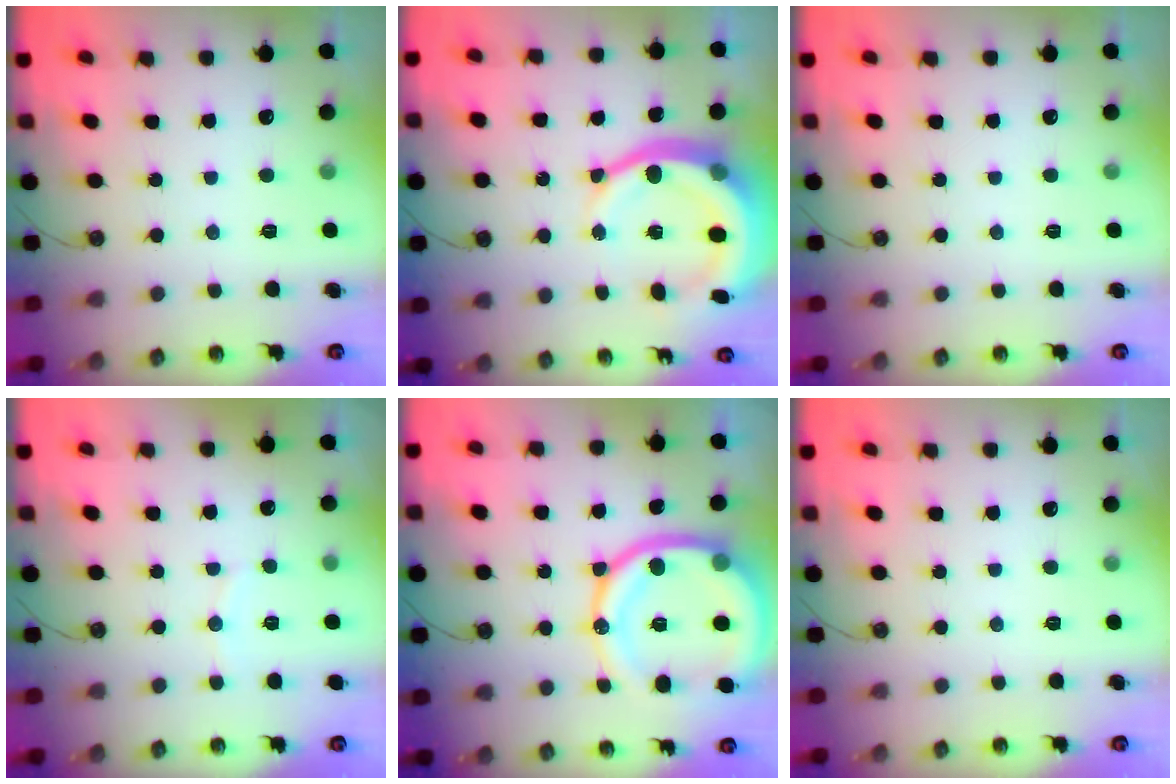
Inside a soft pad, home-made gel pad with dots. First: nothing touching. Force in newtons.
{"total": 16.2, "press": 16.0, "slide": 2.6}
{"total": 0.0}
{"total": 3.6, "press": 3.5, "slide": 0.7}
{"total": 21.6, "press": 21.4, "slide": 2.6}
{"total": 0.0}